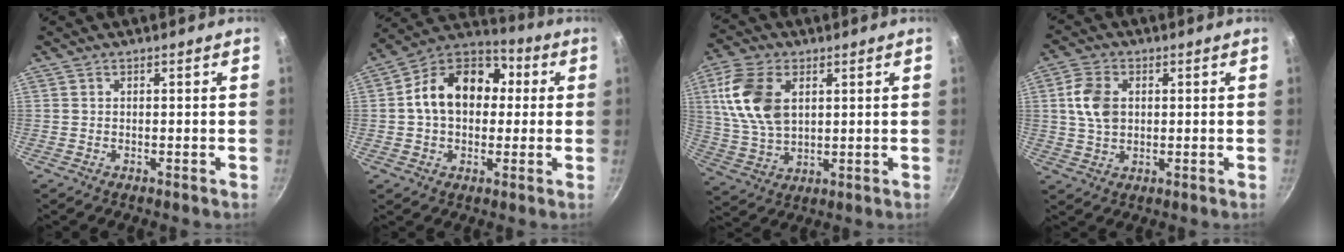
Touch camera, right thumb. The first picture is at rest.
{"total": 16.7, "force": [1.7, 12.3, 11.1], "torque": [-0.151, 0.038, 0.006]}
{"total": 13.5, "force": [3.7, 8.3, 10.0], "torque": [-0.186, -0.008, 0.077]}
{"total": 7.5, "force": [1.2, 5.2, 5.2], "torque": [-0.090, 0.005, 0.022]}